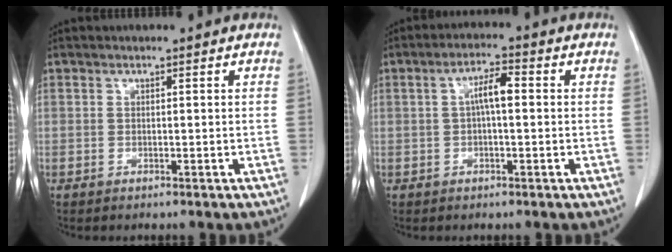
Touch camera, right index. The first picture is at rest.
{"total": 4.9, "force": [0.5, 1.4, 4.7], "torque": [-0.095, 0.017, 0.008]}